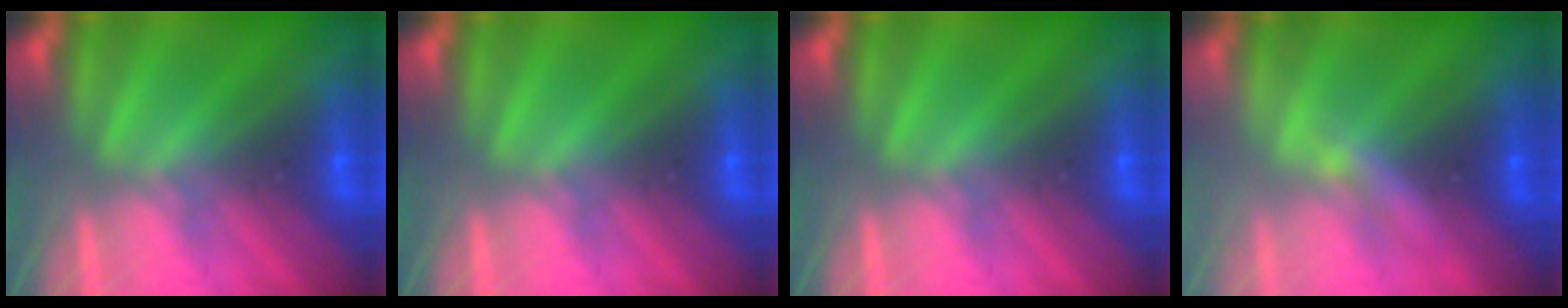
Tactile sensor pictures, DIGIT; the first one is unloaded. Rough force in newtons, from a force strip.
{"total": 0.0}
{"total": 0.0}
{"total": 2.1}